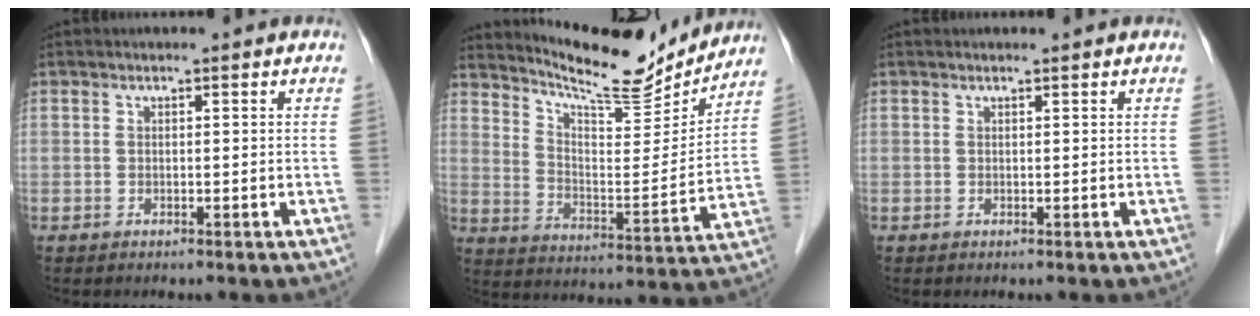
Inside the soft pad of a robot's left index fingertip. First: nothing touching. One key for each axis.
{"total": 14.8, "fx": 14.2, "fy": 1.5, "fz": 3.9, "tx": -0.075, "ty": -0.024, "tz": 0.218}
{"total": 0.5, "fx": 0.5, "fy": 0.0, "fz": 0.2, "tx": -0.008, "ty": 0.004, "tz": 0.010}